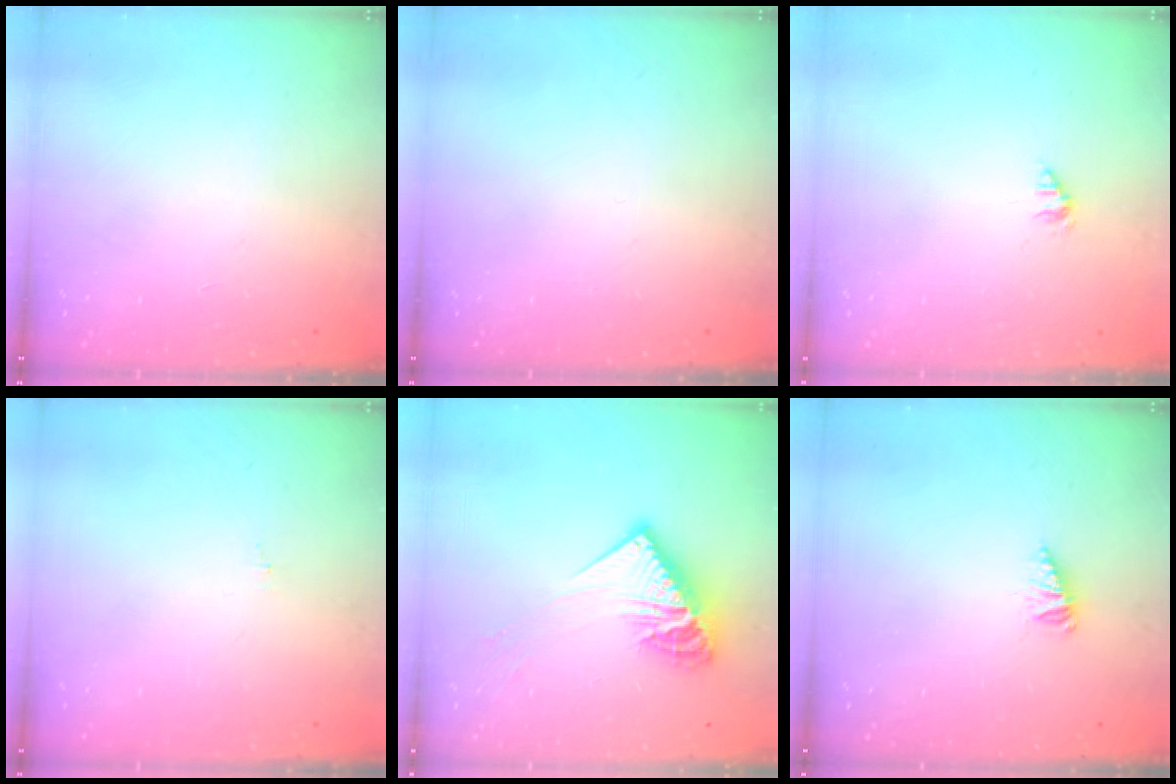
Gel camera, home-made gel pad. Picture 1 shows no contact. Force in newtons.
{"total": 0.0}
{"total": 1.2, "press": 1.2, "slide": 0.2}
{"total": 0.0}
{"total": 14.6, "press": 14.6, "slide": 1.2}
{"total": 1.7, "press": 1.7, "slide": 0.2}